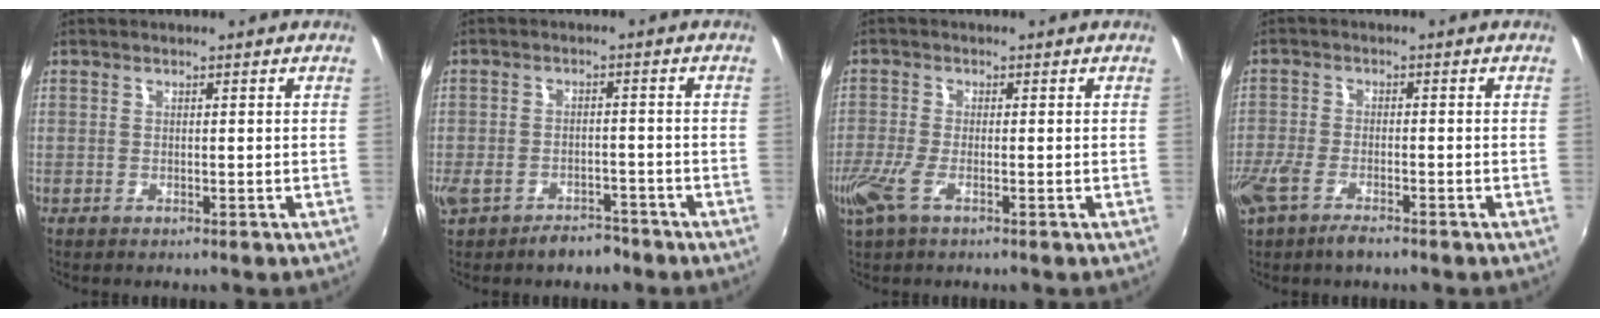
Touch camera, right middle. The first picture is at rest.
{"total": 7.7, "force": [-5.6, 4.1, 3.4], "torque": [-0.088, -0.005, -0.084]}
{"total": 5.3, "force": [-2.4, 1.6, 4.4], "torque": [-0.104, -0.015, -0.047]}
{"total": 7.5, "force": [-5.0, 2.8, 4.9], "torque": [-0.122, -0.021, -0.098]}